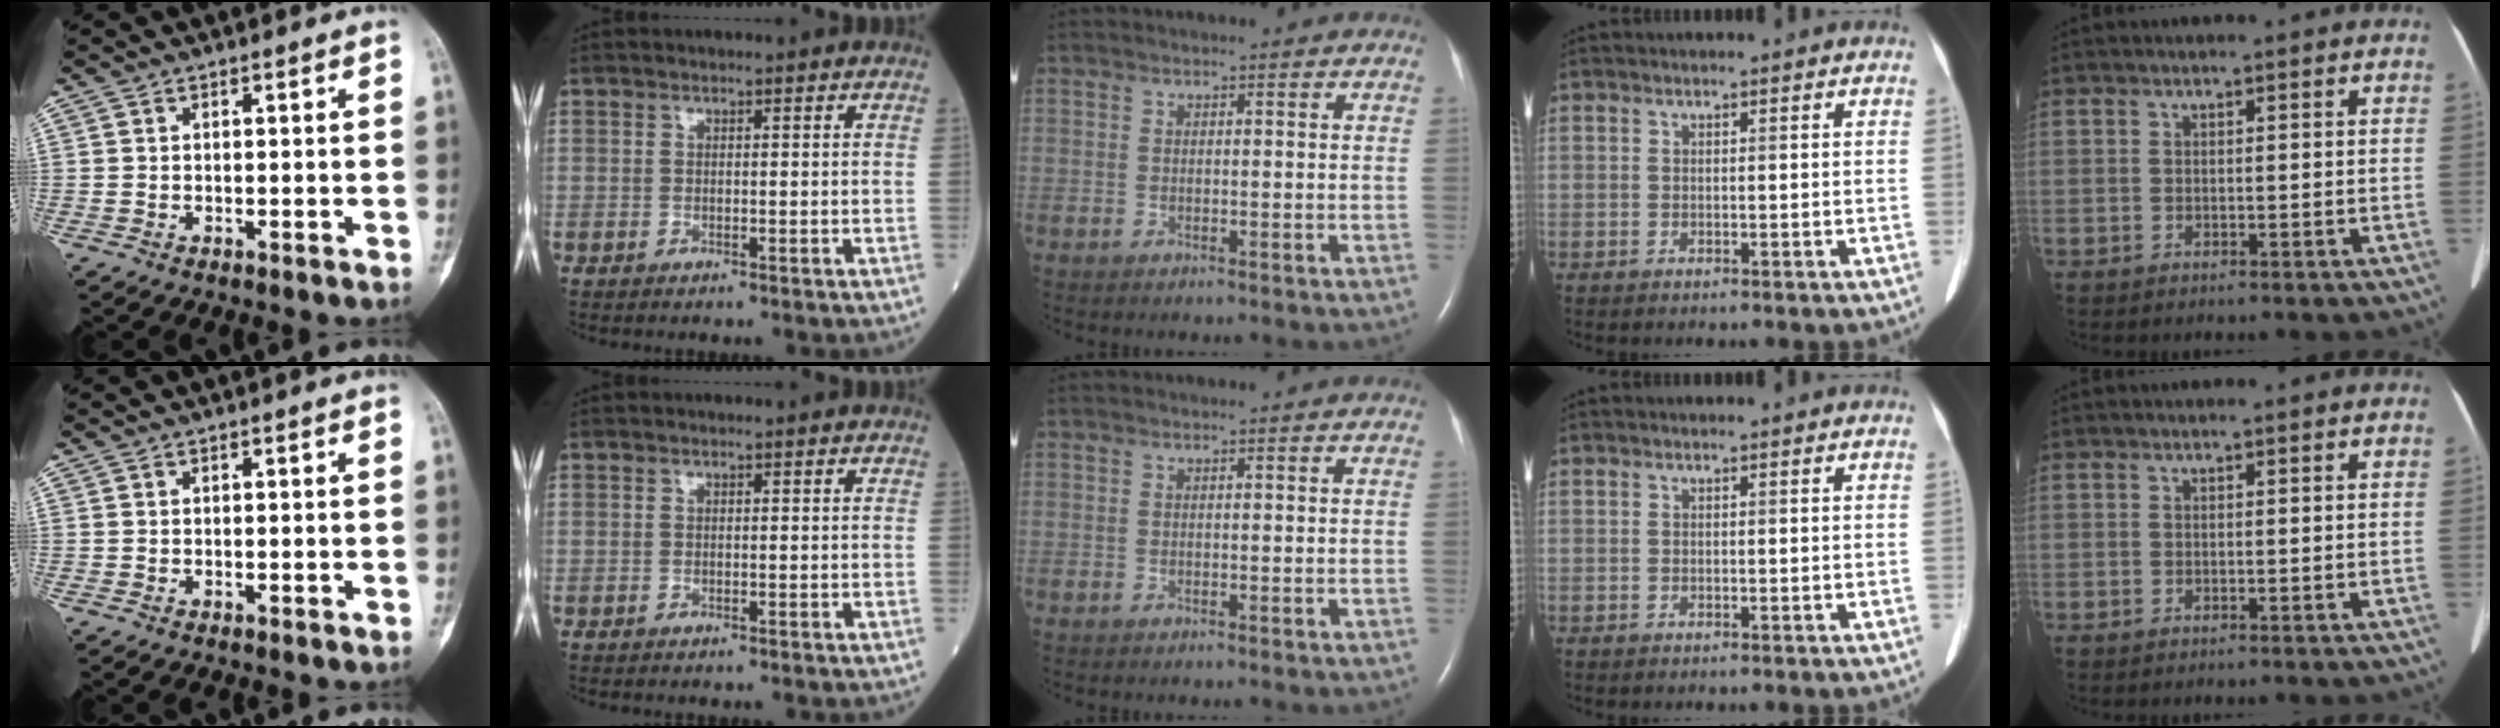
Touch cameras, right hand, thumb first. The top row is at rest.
{}